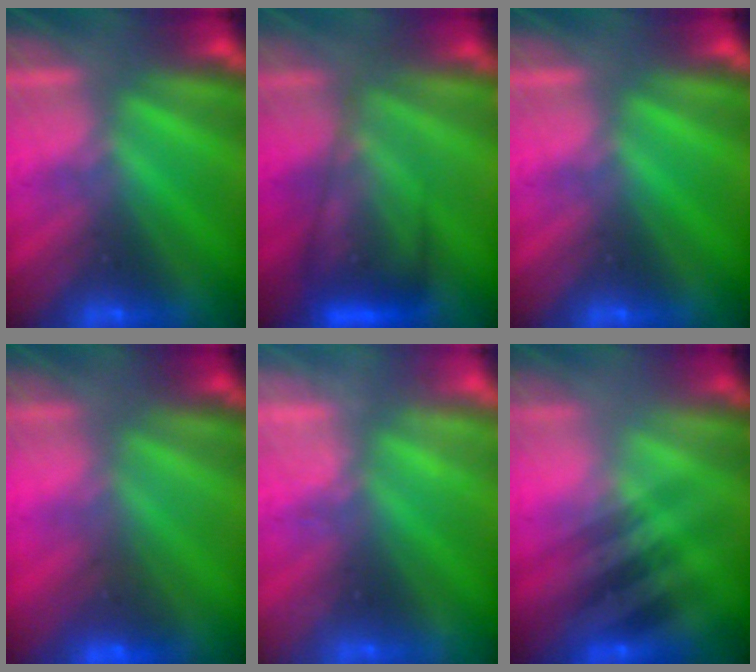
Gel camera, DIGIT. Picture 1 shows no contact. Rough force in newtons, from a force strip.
{"total": 6.3}
{"total": 0.0}
{"total": 5.0}
{"total": 2.2}
{"total": 2.3}